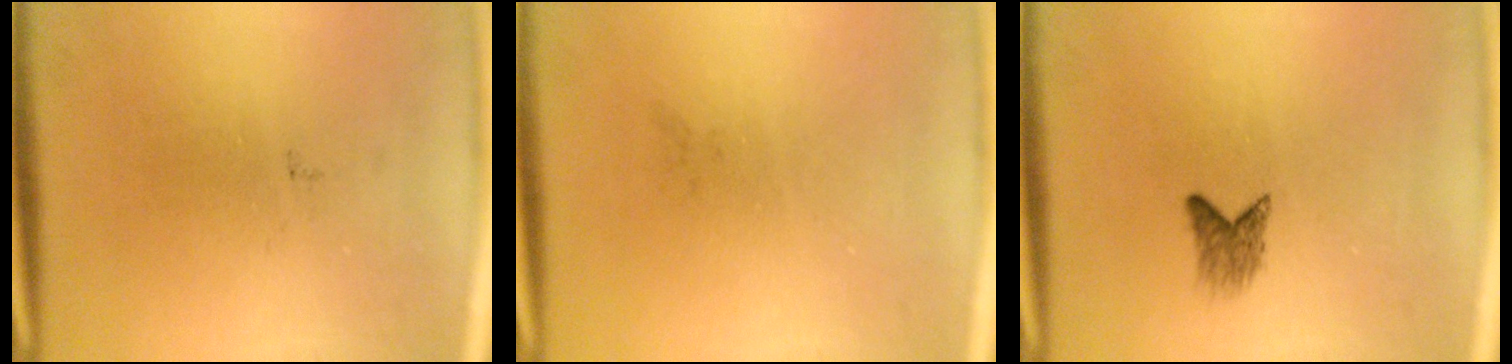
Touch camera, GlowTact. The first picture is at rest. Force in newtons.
{"total": 0.0}
{"total": 1.9}